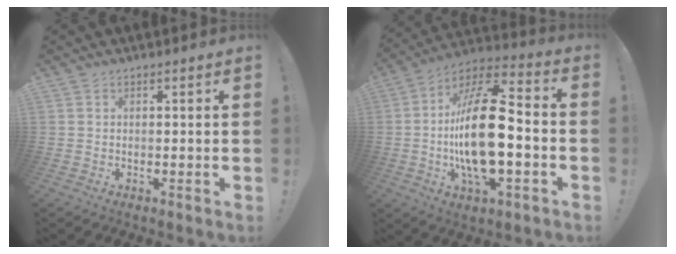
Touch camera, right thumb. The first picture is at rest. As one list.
[{"total": 23.2, "force": [-3.1, 9.5, 21.0], "torque": [-0.397, 0.014, -0.054]}]